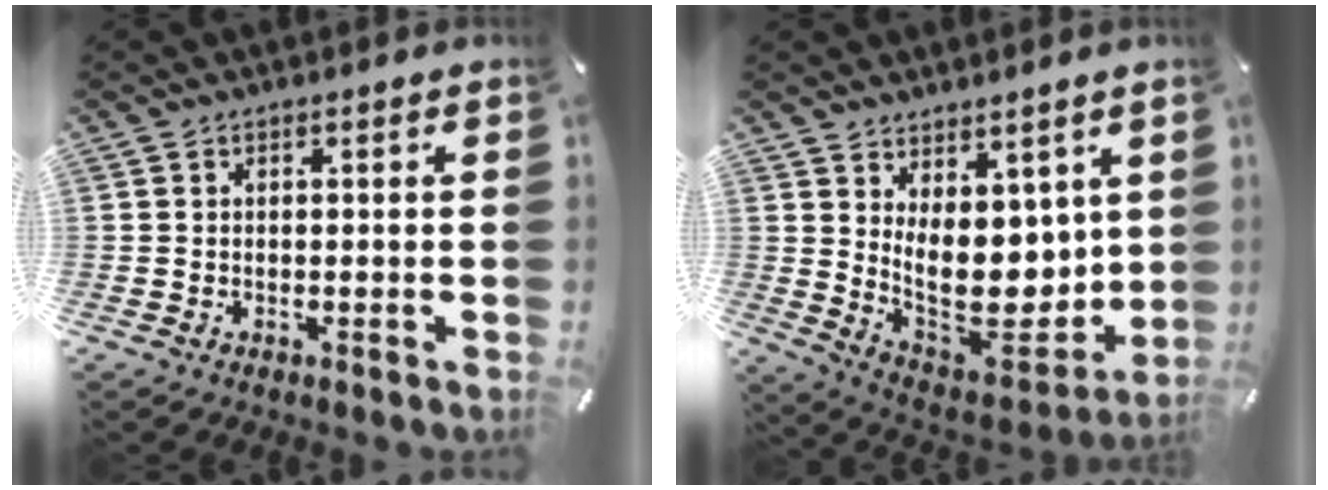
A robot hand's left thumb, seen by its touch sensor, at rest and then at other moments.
{"total": 13.9, "force": [2.7, 9.5, 9.8], "torque": [-0.146, -0.062, 0.060]}